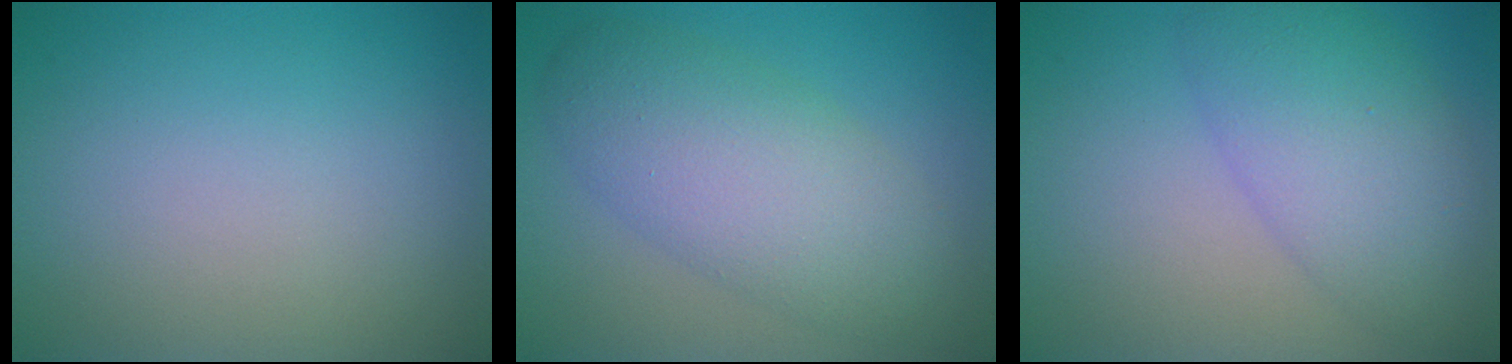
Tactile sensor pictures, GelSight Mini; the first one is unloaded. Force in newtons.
{"total": 6.6, "press": 6.6, "slide": 0.2}
{"total": 6.2, "press": 6.2, "slide": 0.2}